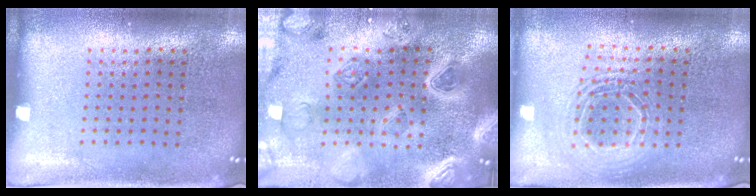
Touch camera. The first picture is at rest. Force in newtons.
{"total": 4.9, "press": 4.2, "slide": 2.5}
{"total": 1.8, "press": 1.4, "slide": 1.0}